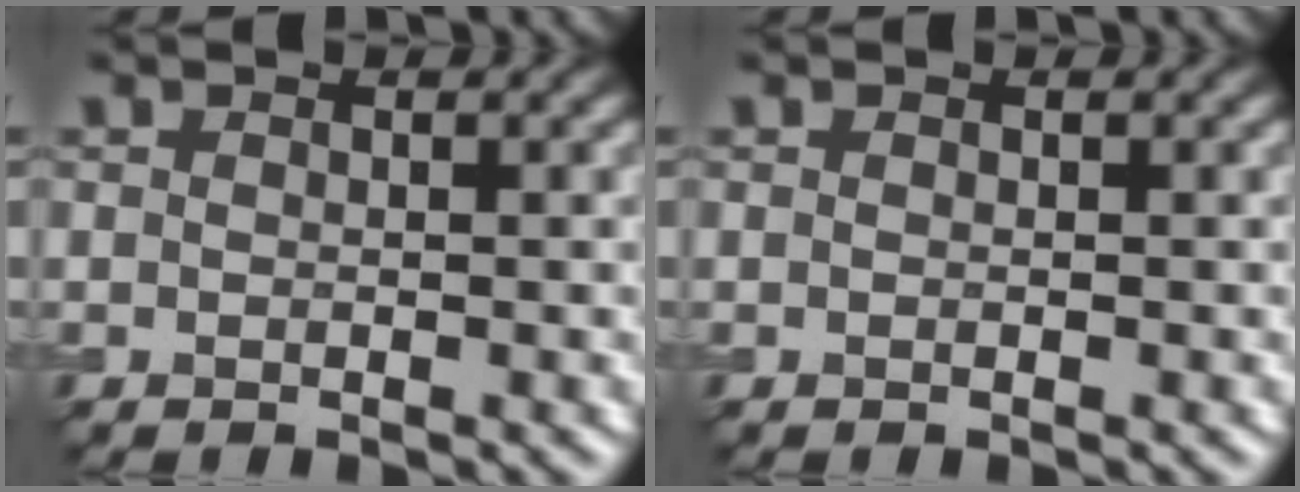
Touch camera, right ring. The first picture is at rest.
{"total": 0.0}